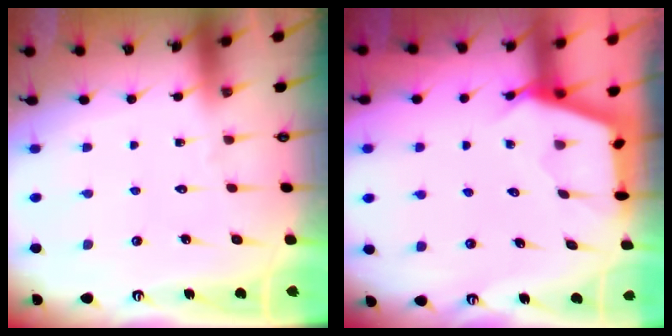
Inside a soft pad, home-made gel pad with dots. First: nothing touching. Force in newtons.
{"total": 2.7, "press": 2.7, "slide": 0.4}